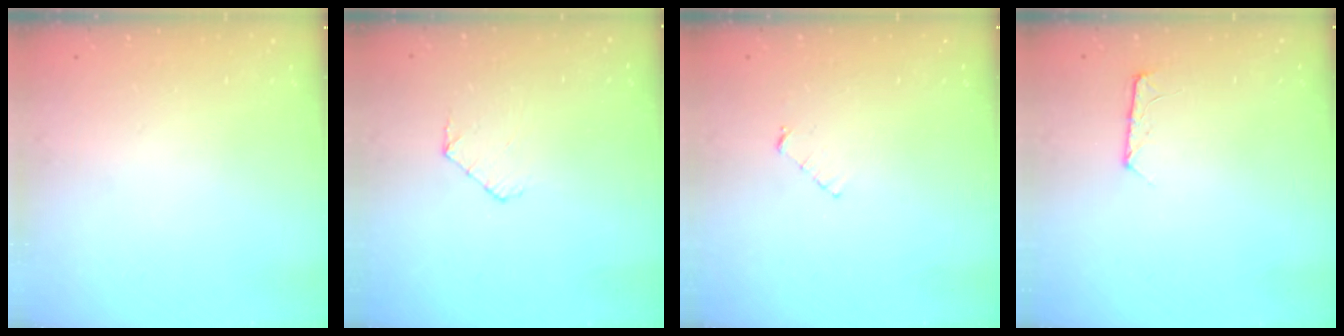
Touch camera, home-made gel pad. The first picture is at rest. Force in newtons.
{"total": 4.9, "press": 4.8, "slide": 0.5}
{"total": 3.4, "press": 3.4, "slide": 0.3}
{"total": 6.7, "press": 6.7, "slide": 0.7}